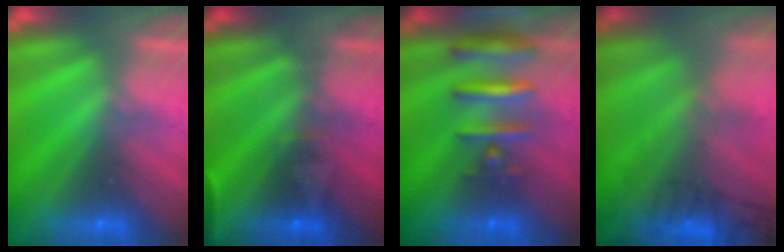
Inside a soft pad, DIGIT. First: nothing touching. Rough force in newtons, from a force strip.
{"total": 2.9}
{"total": 7.3}
{"total": 7.7}